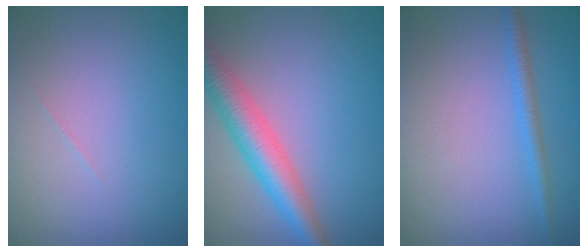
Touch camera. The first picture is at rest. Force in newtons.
{"total": 5.0, "press": 5.0, "slide": 0.3}
{"total": 1.4, "press": 1.4, "slide": 0.1}